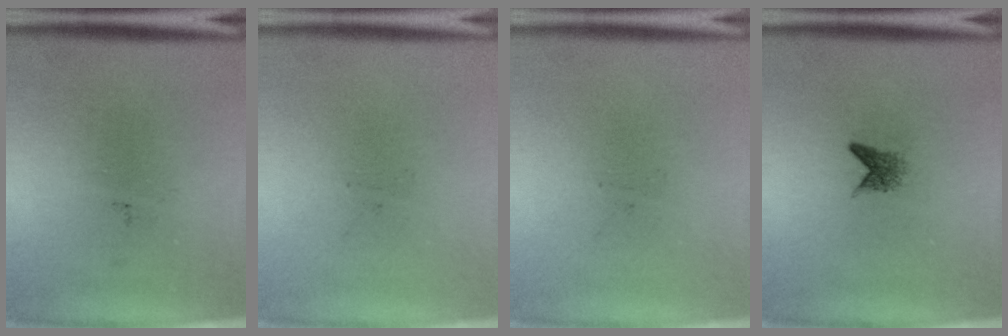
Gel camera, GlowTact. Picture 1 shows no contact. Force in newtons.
{"total": 0.0}
{"total": 0.0}
{"total": 1.6}